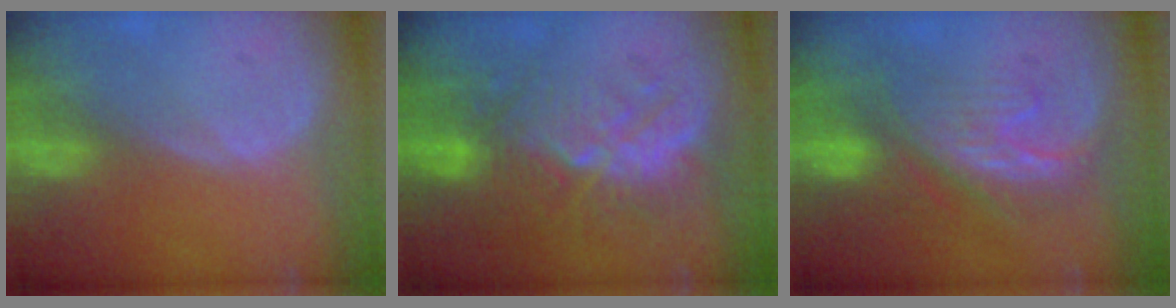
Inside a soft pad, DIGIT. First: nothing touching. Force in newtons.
{"total": 9.1, "press": 9.0, "slide": 1.6}
{"total": 7.9, "press": 7.8, "slide": 1.4}